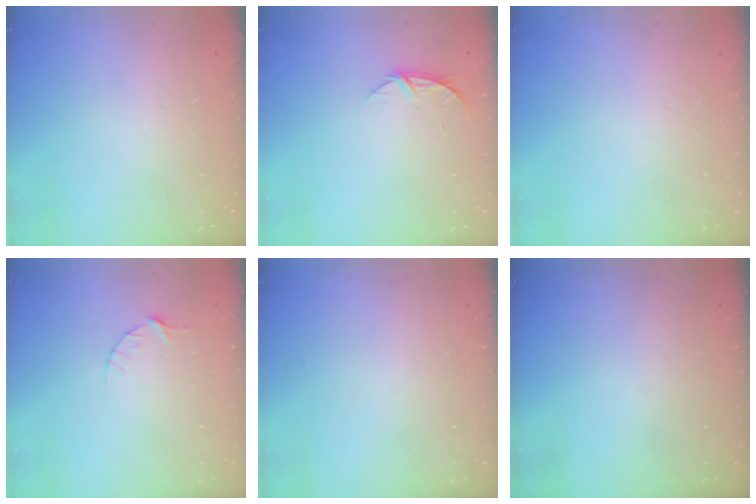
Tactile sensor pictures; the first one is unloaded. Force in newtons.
{"total": 4.6, "press": 4.6, "slide": 0.5}
{"total": 0.0}
{"total": 4.1, "press": 4.1, "slide": 0.4}
{"total": 0.0}
{"total": 0.0}